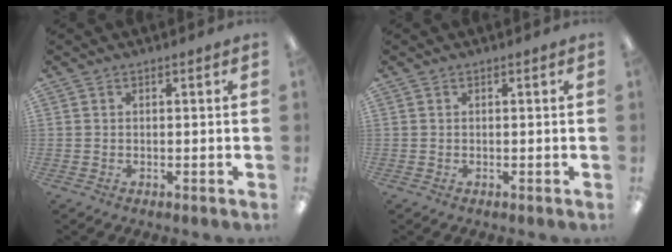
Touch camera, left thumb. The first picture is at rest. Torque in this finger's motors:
{"motor_torque": [-0.02, -0.01, -0.05, 0.05, 0.01]}